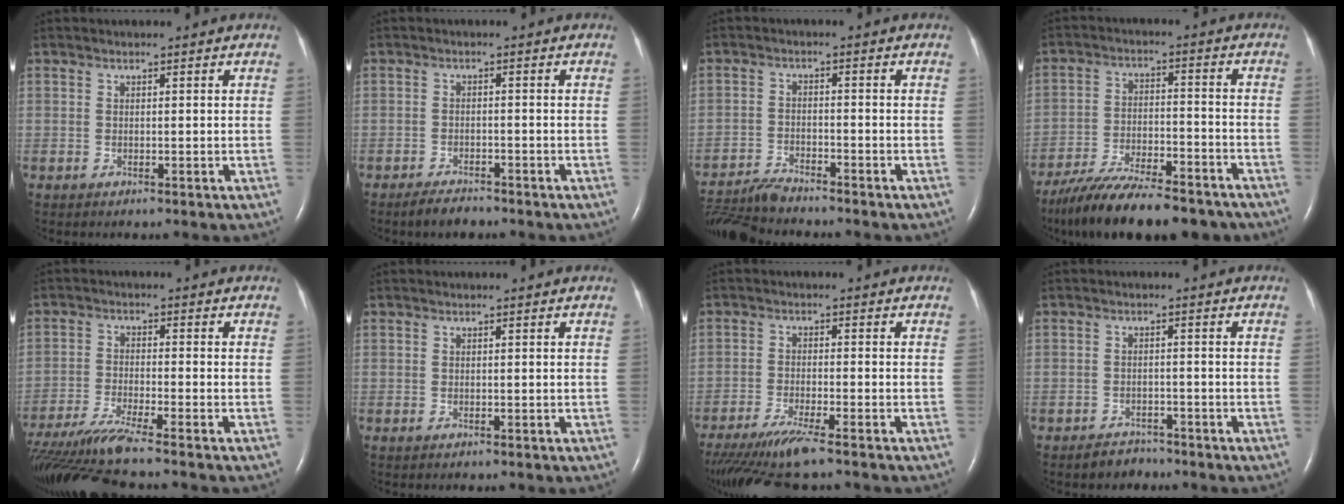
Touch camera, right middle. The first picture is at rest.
{"total": 3.2, "force": [-2.7, 0.9, 1.4], "torque": [-0.034, -0.005, -0.044]}
{"total": 7.9, "force": [-7.6, 0.3, 2.2], "torque": [-0.040, -0.018, -0.136]}
{"total": 18.7, "force": [-15.5, 4.7, 9.2], "torque": [-0.150, -0.005, -0.243]}
{"total": 11.4, "force": [-10.0, -1.5, 5.4], "torque": [-0.097, -0.027, -0.173]}
{"total": 0.0}
{"total": 10.5, "force": [-8.6, 0.3, 6.1], "torque": [-0.108, -0.030, -0.145]}
{"total": 2.8, "force": [-2.4, 1.4, 0.3], "torque": [-0.016, 0.002, -0.034]}